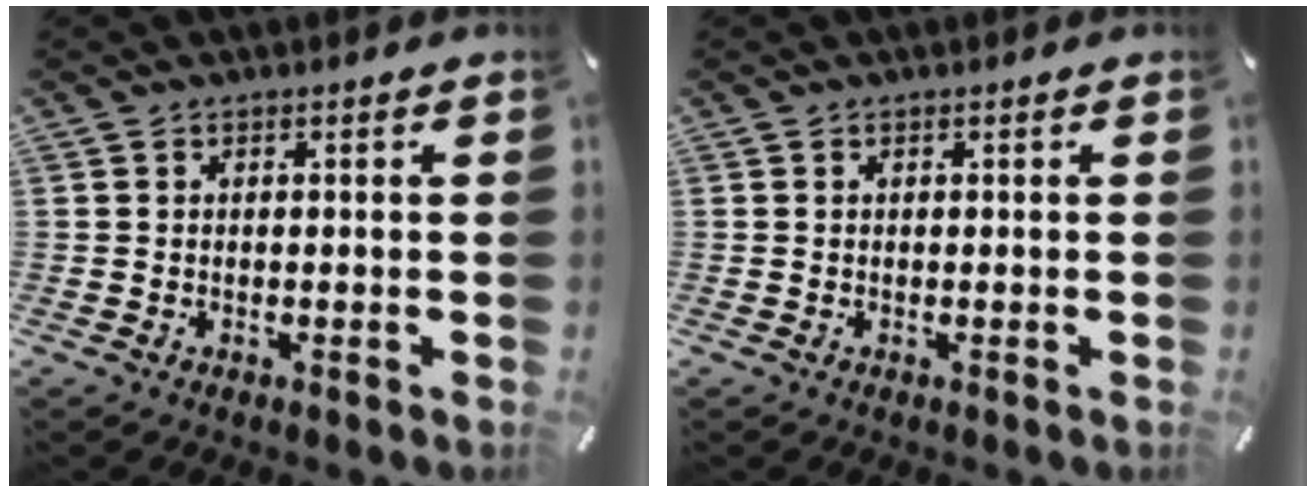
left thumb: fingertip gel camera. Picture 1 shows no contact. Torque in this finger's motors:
{"motor_torque": [0.09, 0.05, -0.08, -0.01, -0.01]}